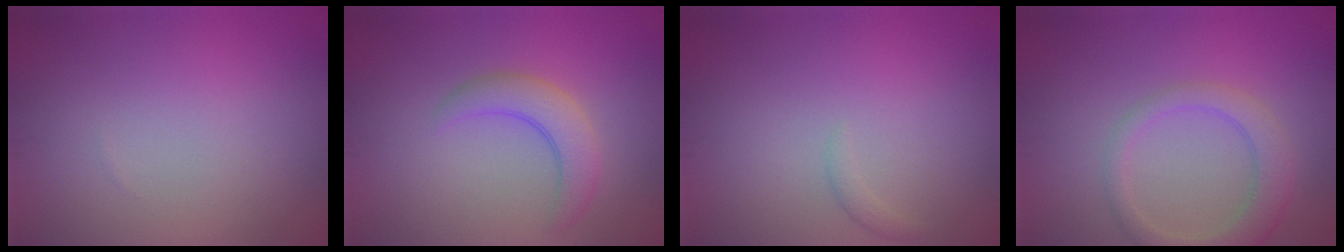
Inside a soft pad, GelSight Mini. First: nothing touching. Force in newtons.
{"total": 3.2, "press": 3.2, "slide": 0.3}
{"total": 0.7, "press": 0.7, "slide": 0.1}
{"total": 3.5, "press": 3.5, "slide": 0.4}